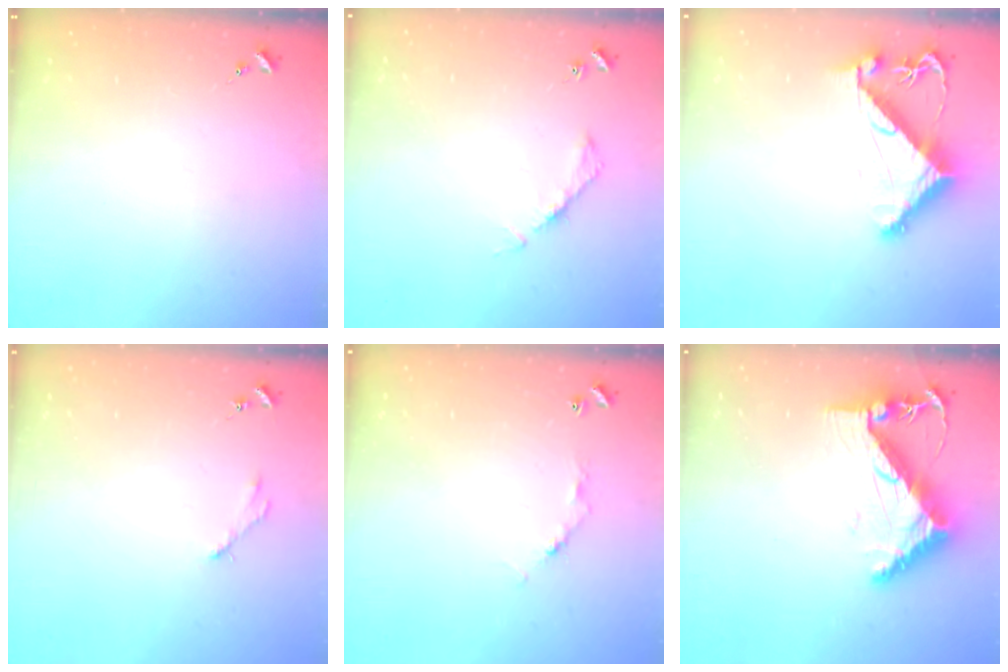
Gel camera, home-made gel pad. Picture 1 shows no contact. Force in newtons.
{"total": 4.2, "press": 4.1, "slide": 0.6}
{"total": 8.0, "press": 8.0, "slide": 0.7}
{"total": 2.5, "press": 2.5, "slide": 0.3}
{"total": 4.1, "press": 4.1, "slide": 0.3}
{"total": 9.0, "press": 8.9, "slide": 0.6}